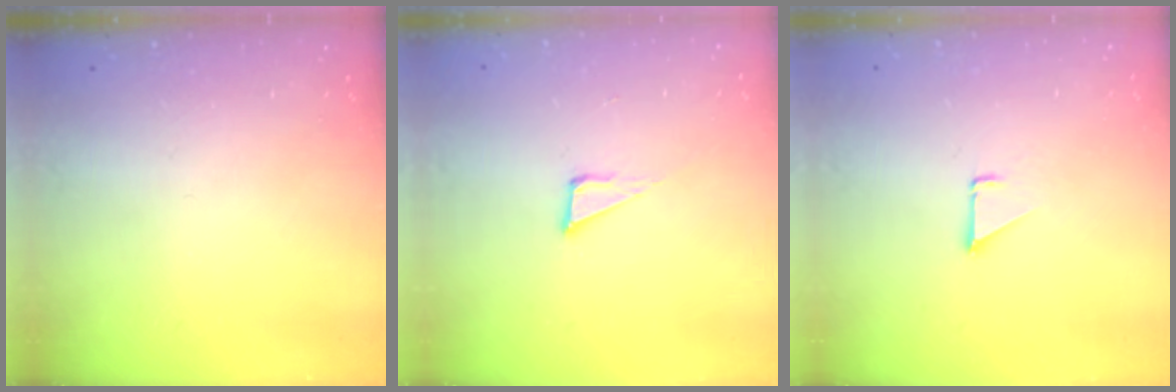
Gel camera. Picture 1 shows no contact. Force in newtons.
{"total": 5.1, "press": 5.0, "slide": 0.9}
{"total": 1.1, "press": 1.1, "slide": 0.1}